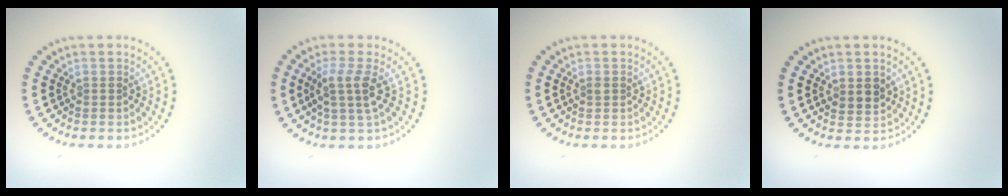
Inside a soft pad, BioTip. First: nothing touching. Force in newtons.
{"total": 2.7, "press": 2.2, "slide": 1.5}
{"total": 0.5, "press": 0.5, "slide": 0.1}
{"total": 1.9, "press": 1.8, "slide": 0.6}